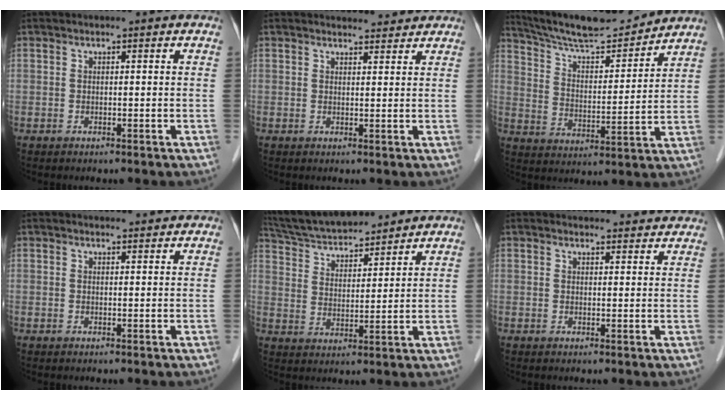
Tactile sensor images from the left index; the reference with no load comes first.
{"total": 3.3, "force": [3.2, 0.7, 0.2], "torque": [-0.009, 0.006, 0.040]}
{"total": 14.3, "force": [13.6, 0.8, 4.0], "torque": [-0.078, 0.005, 0.230]}
{"total": 2.3, "force": [2.2, 0.4, 0.3], "torque": [-0.011, 0.007, 0.032]}
{"total": 14.9, "force": [13.8, 2.5, 5.2], "torque": [-0.097, 0.028, 0.241]}
{"total": 7.5, "force": [7.3, 1.5, 1.0], "torque": [0.002, 0.011, 0.066]}